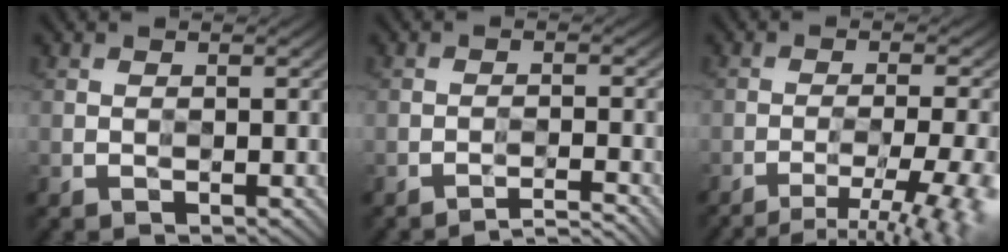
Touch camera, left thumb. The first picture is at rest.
{"total": 3.2, "force": [-2.8, 0.1, 1.6], "torque": [-0.018, 0.012, -0.056]}
{"total": 9.2, "force": [-5.6, 1.7, 7.1], "torque": [-0.108, -0.001, -0.075]}